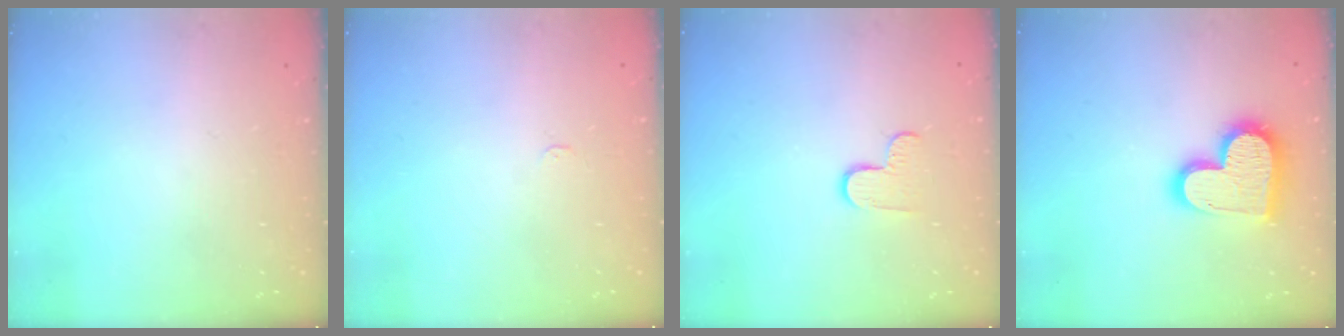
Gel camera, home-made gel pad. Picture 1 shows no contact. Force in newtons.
{"total": 2.4, "press": 2.4, "slide": 0.3}
{"total": 4.5, "press": 4.5, "slide": 0.4}
{"total": 17.4, "press": 17.3, "slide": 1.3}